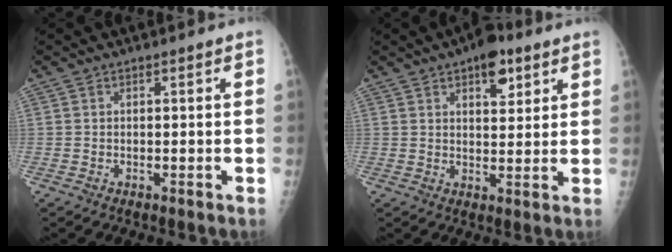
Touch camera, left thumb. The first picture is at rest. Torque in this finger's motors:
{"motor_torque": [0.57, 0.55, 0.64, -0.12, 0.08]}